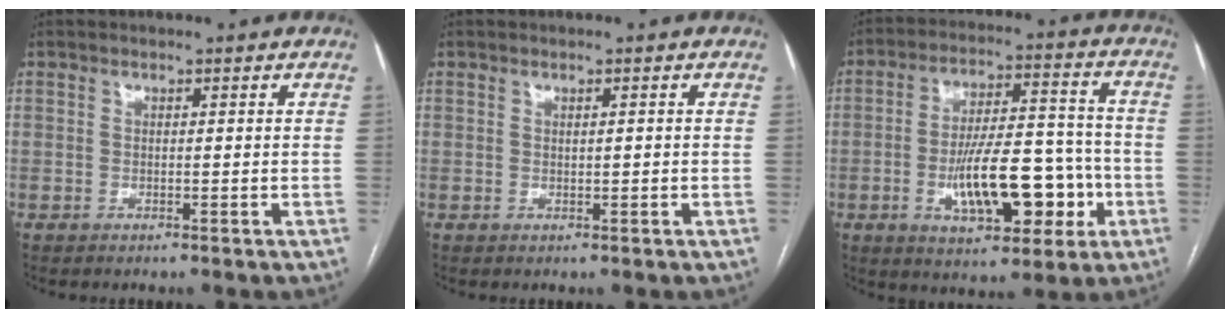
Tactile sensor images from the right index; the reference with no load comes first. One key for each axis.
{"total": 0.6, "fx": 0.1, "fy": 0.2, "fz": 0.6, "tx": -0.010, "ty": -0.001, "tz": 0.003}
{"total": 15.0, "fx": -4.3, "fy": 5.5, "fz": 13.3, "tx": -0.218, "ty": 0.021, "tz": -0.059}